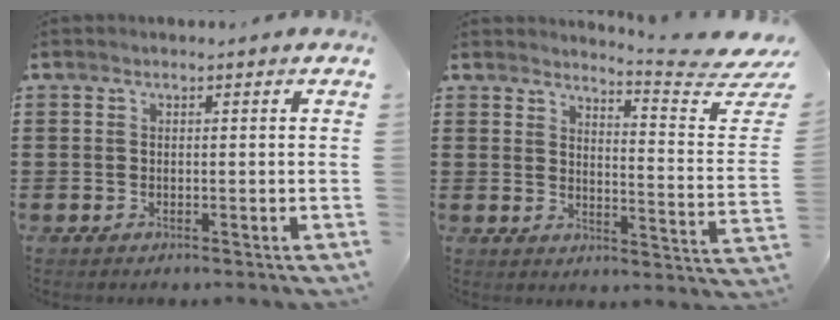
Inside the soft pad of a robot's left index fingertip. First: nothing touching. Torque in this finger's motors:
{"motor_torque": [1.07, -1.06, -0.15, -0.01]}